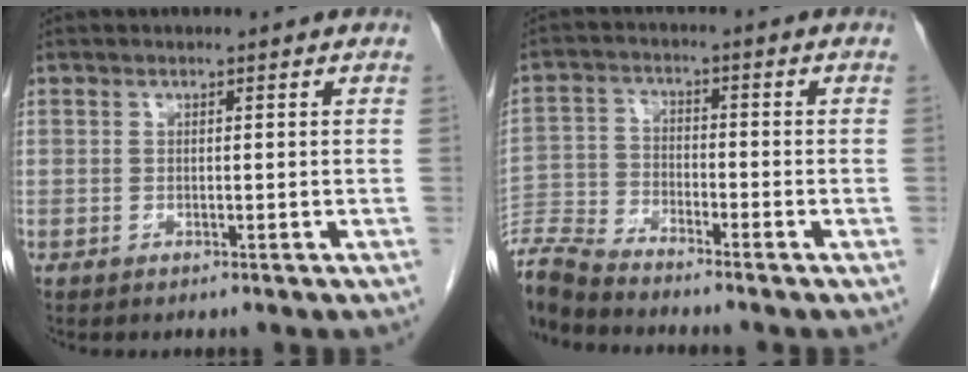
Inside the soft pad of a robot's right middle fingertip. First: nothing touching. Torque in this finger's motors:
{"motor_torque": [0.05, -0.72, 0.28, 0.21]}